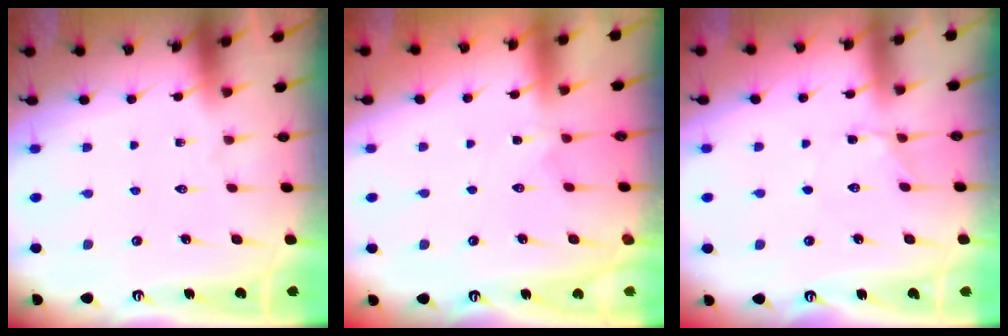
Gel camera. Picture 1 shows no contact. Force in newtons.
{"total": 1.2, "press": 1.2, "slide": 0.4}
{"total": 2.3, "press": 2.2, "slide": 0.6}